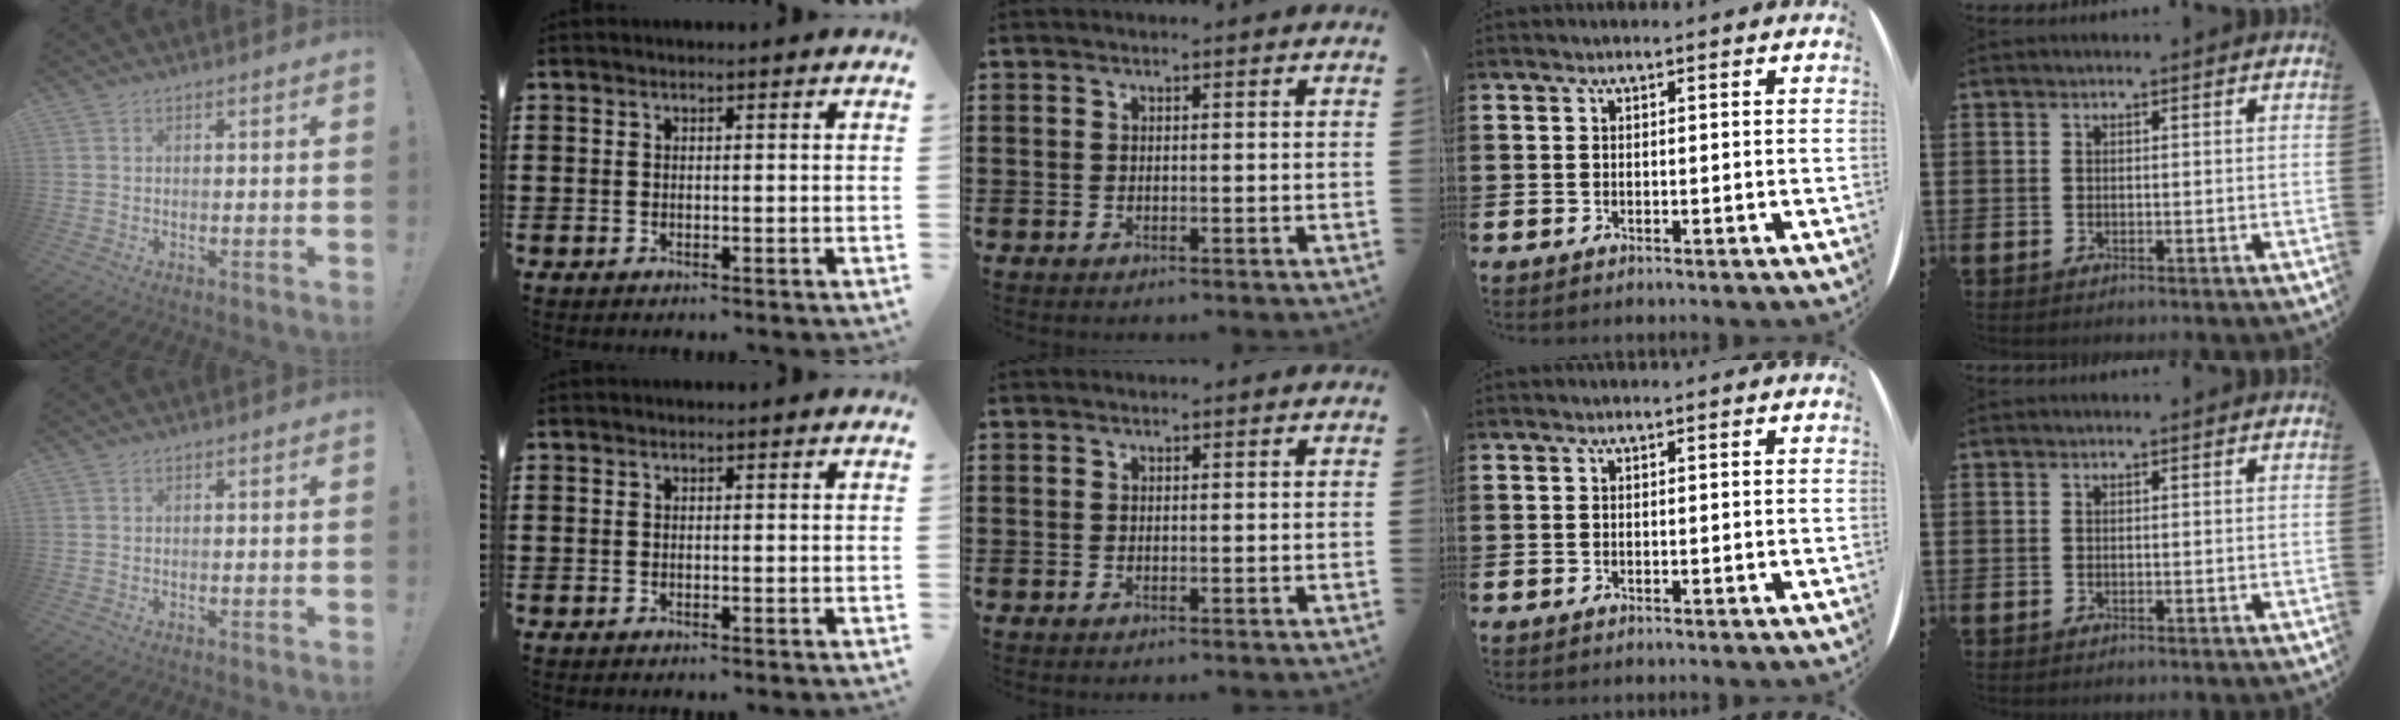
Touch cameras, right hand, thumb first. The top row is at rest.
{}